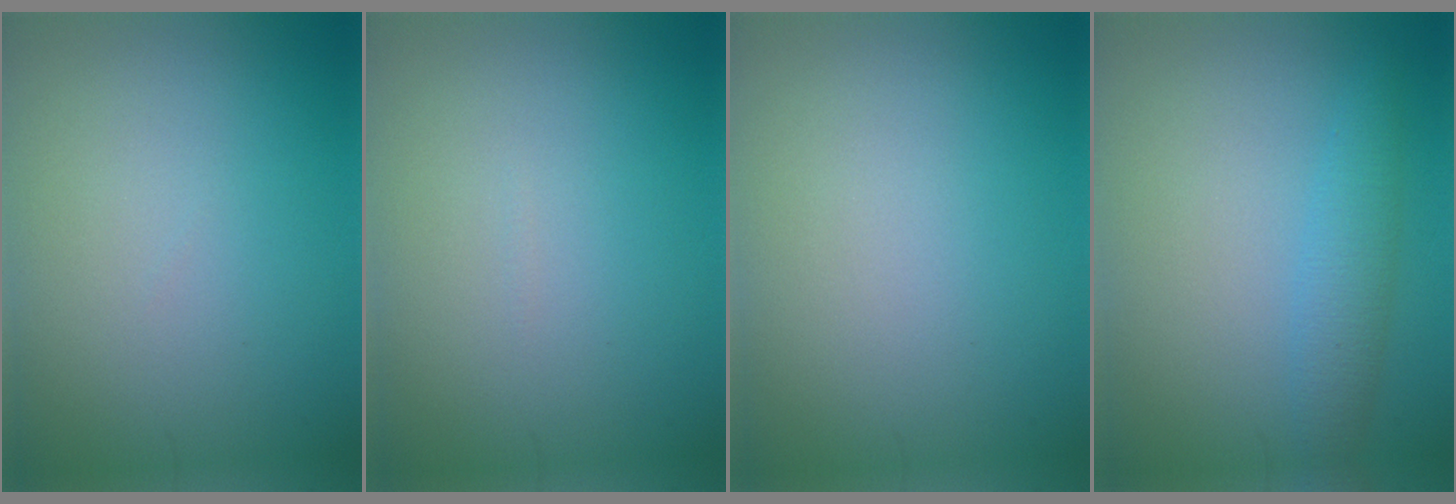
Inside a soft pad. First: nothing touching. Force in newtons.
{"total": 0.0}
{"total": 0.0}
{"total": 2.6, "press": 2.6, "slide": 0.0}